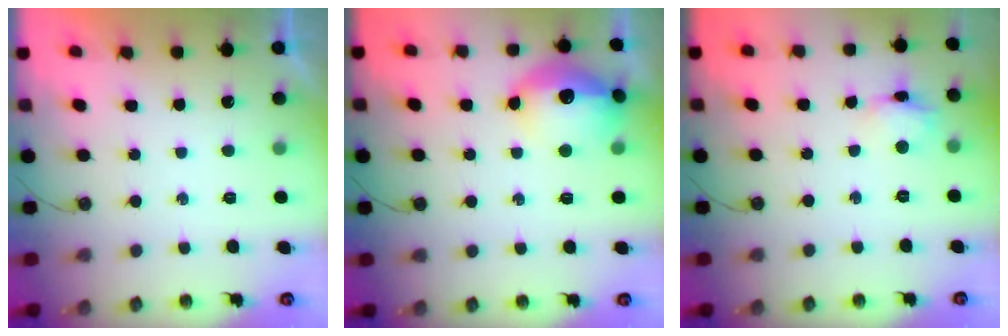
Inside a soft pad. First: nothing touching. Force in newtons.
{"total": 16.0, "press": 16.0, "slide": 1.3}
{"total": 7.4, "press": 7.4, "slide": 0.6}